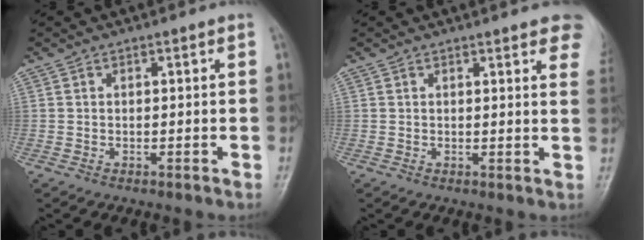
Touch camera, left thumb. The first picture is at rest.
{"total": 8.6, "force": [6.1, 2.1, 5.6], "torque": [-0.041, -0.016, 0.059]}